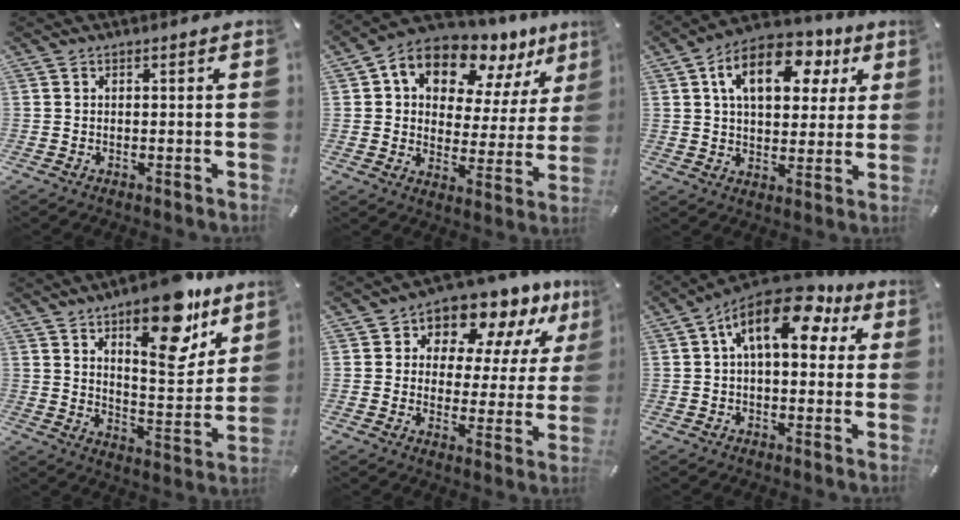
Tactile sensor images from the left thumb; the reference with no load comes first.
{"total": 13.3, "force": [9.6, 7.3, 5.6], "torque": [-0.105, -0.070, 0.172]}
{"total": 15.1, "force": [6.1, 9.6, 10.0], "torque": [-0.150, -0.013, 0.104]}
{"total": 18.9, "force": [12.5, 7.7, 11.9], "torque": [-0.154, -0.080, 0.205]}
{"total": 10.7, "force": [8.7, 5.5, 3.1], "torque": [-0.063, -0.075, 0.156]}
{"total": 16.4, "force": [6.4, 8.3, 12.6], "torque": [-0.193, -0.023, 0.105]}